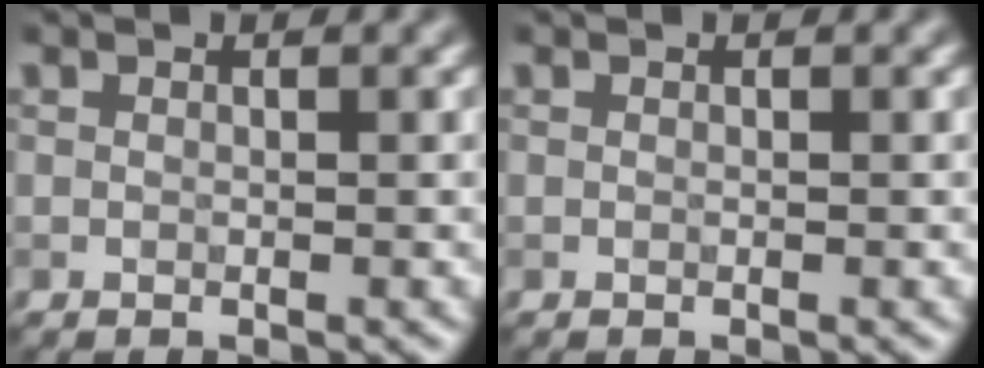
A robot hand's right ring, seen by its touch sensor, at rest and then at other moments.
{"total": 0.0}